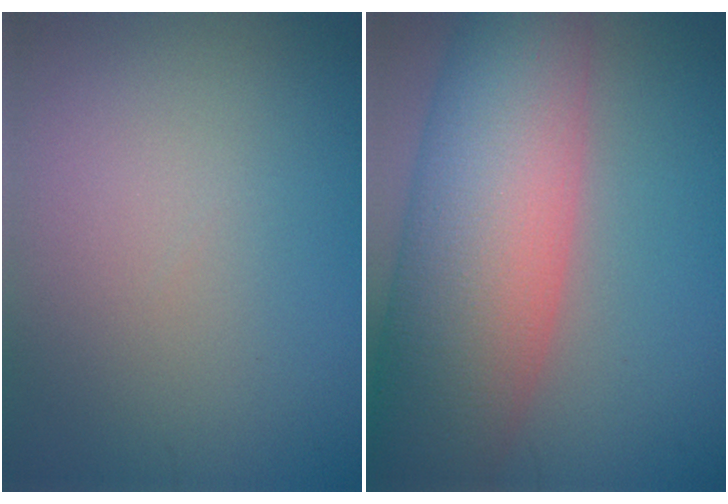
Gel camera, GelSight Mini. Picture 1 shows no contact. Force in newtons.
{"total": 12.7, "press": 12.7, "slide": 0.7}